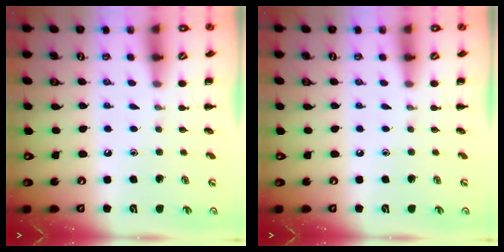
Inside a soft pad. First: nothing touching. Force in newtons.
{"total": 0.0}